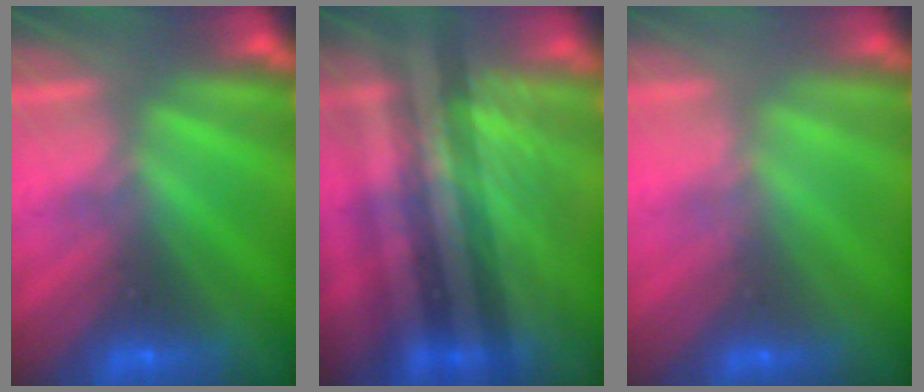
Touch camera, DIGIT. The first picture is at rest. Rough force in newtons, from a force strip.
{"total": 3.3}
{"total": 2.4}